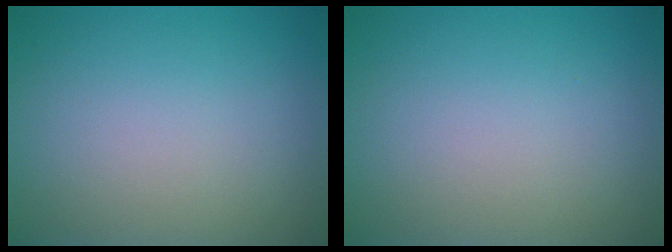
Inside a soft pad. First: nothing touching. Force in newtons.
{"total": 0.0}